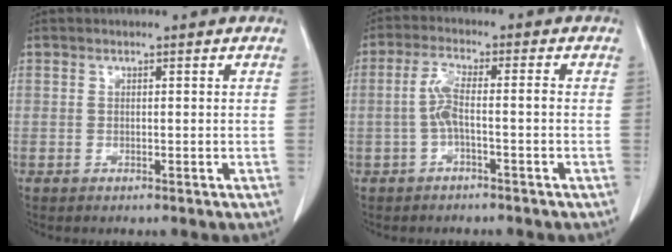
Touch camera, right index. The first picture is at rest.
{"total": 4.3, "force": [-0.9, 0.7, 4.2], "torque": [-0.087, 0.014, -0.018]}